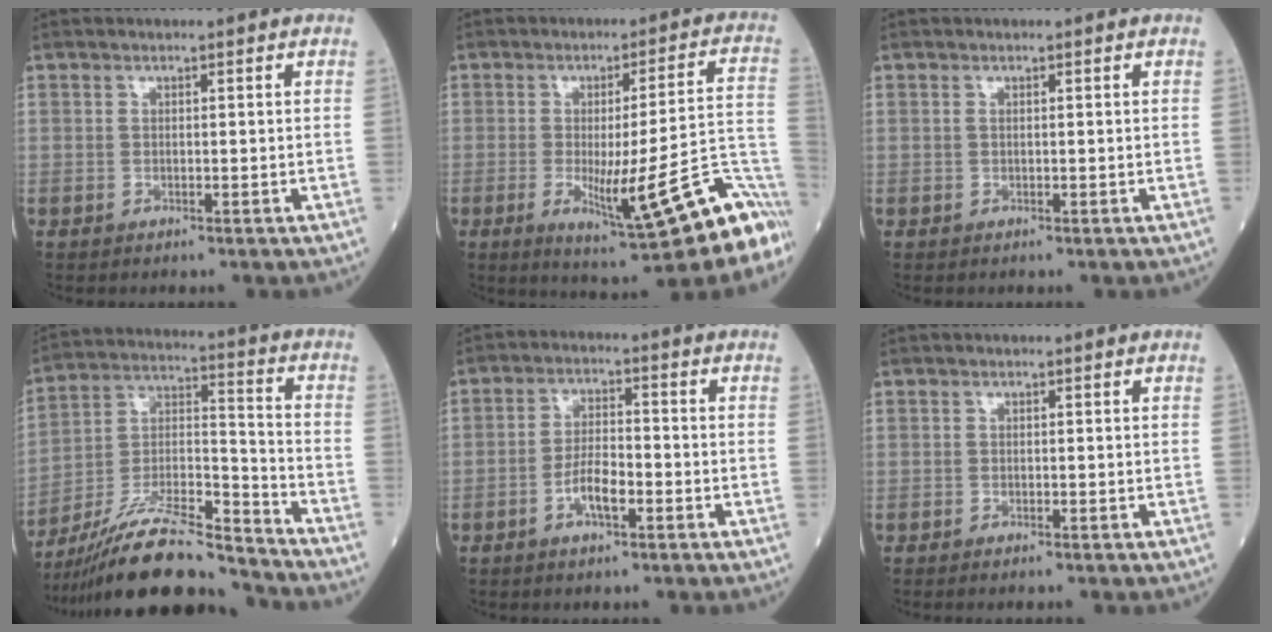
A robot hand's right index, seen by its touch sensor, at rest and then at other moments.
{"total": 16.8, "force": [-8.1, 1.0, 14.8], "torque": [-0.126, -0.002, -0.106]}
{"total": 0.0}
{"total": 18.7, "force": [-16.9, 1.8, 7.9], "torque": [-0.161, 0.008, -0.305]}
{"total": 5.1, "force": [-2.1, 1.6, 4.4], "torque": [-0.087, 0.007, -0.039]}
{"total": 0.7, "force": [-0.6, 0.1, 0.4], "torque": [-0.009, -0.002, -0.009]}